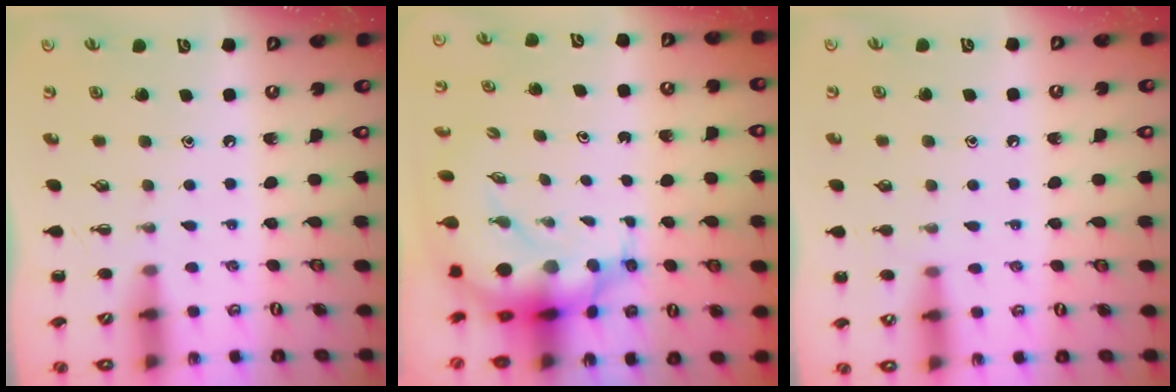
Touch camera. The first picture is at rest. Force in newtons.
{"total": 9.7, "press": 9.4, "slide": 2.3}
{"total": 4.5, "press": 4.2, "slide": 1.5}